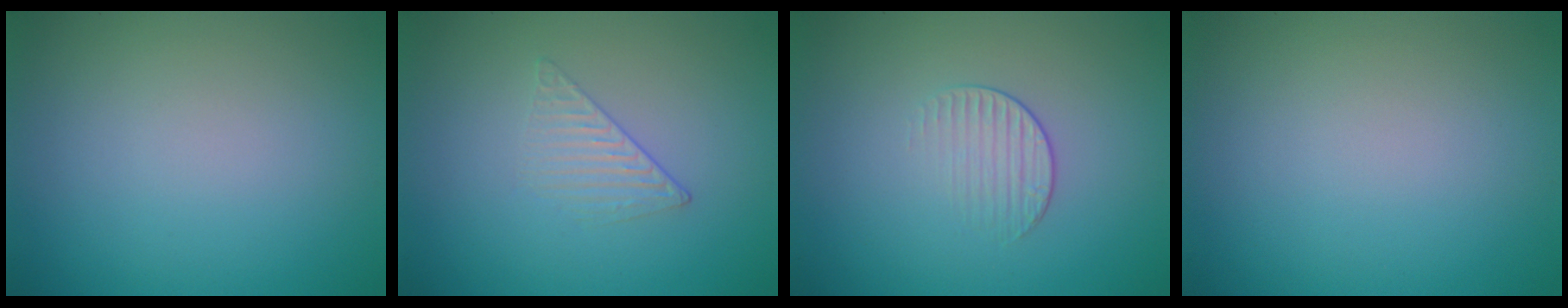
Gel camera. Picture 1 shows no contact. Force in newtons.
{"total": 1.3, "press": 0.4, "slide": 1.2}
{"total": 1.5, "press": 0.7, "slide": 1.3}
{"total": 0.0}